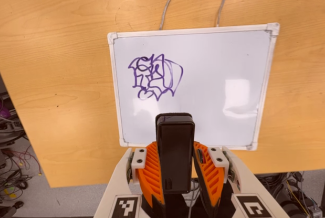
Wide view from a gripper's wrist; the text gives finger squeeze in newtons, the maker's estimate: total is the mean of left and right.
{"total": 4.4, "left": 3.1, "right": 5.6}